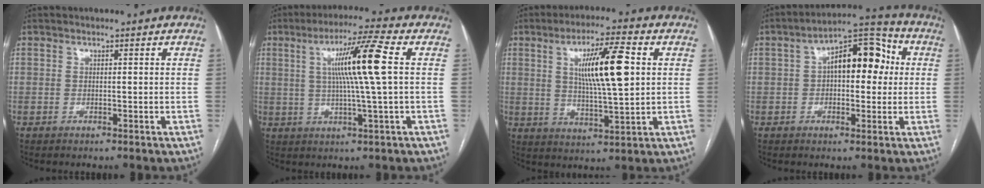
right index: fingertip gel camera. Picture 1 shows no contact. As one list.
[{"total": 10.7, "force": [1.9, -1.4, 10.5], "torque": [-0.182, 0.006, 0.034]}, {"total": 11.8, "force": [2.7, 1.3, 11.4], "torque": [-0.196, 0.003, 0.047]}, {"total": 11.4, "force": [1.7, 5.6, 9.8], "torque": [-0.148, 0.045, 0.023]}]